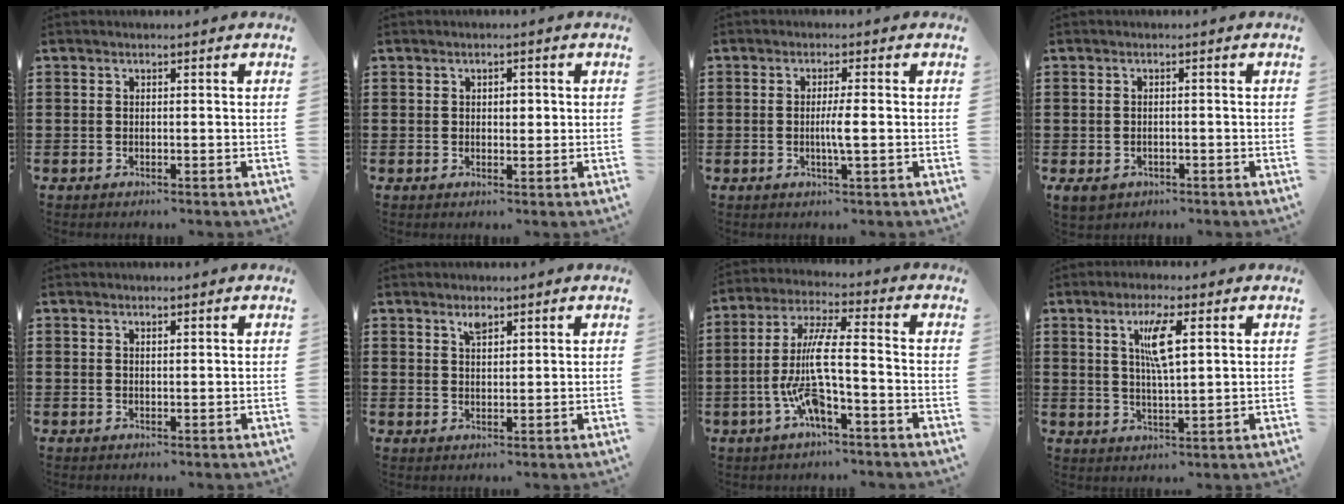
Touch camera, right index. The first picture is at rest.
{"total": 1.6, "force": [0.2, 1.0, 1.3], "torque": [-0.017, 0.006, -0.001]}
{"total": 3.1, "force": [-0.4, 0.0, 3.1], "torque": [-0.054, -0.005, -0.010]}
{"total": 1.4, "force": [-0.8, 0.9, 0.7], "torque": [-0.018, 0.001, -0.019]}
{"total": 0.5, "force": [0.4, 0.2, 0.3], "torque": [-0.008, 0.001, 0.007]}
{"total": 2.0, "force": [1.5, 0.7, 1.1], "torque": [-0.025, 0.003, 0.027]}
{"total": 10.2, "force": [-3.2, 1.8, 9.5], "torque": [-0.210, -0.011, -0.065]}
{"total": 5.8, "force": [1.9, 1.3, 5.3], "torque": [-0.111, 0.009, 0.029]}